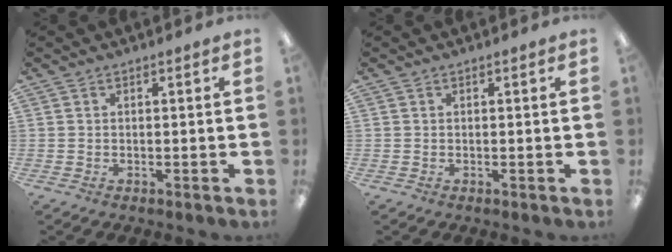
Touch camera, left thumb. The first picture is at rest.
{"total": 0.0}